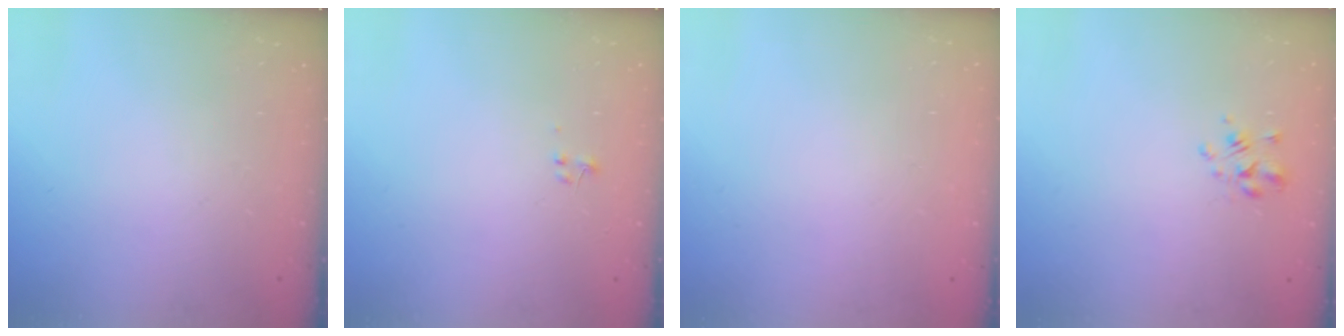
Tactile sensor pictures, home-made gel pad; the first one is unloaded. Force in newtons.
{"total": 0.0}
{"total": 1.9, "press": 1.9, "slide": 0.2}
{"total": 2.2, "press": 2.1, "slide": 0.6}